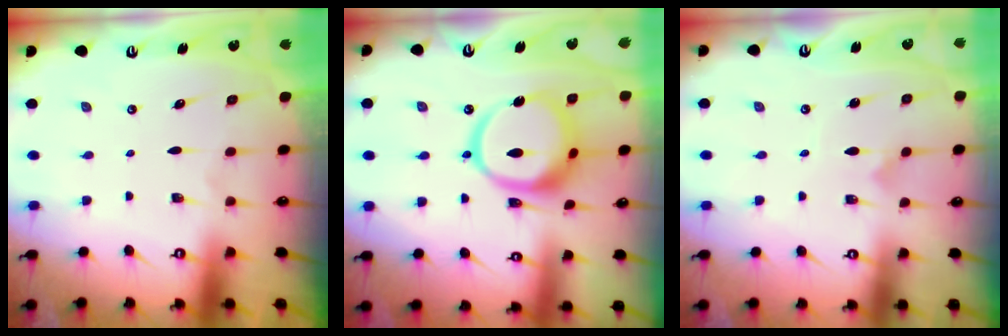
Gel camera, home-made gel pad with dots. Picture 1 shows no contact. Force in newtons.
{"total": 17.9, "press": 17.8, "slide": 1.9}
{"total": 2.3, "press": 2.3, "slide": 0.2}